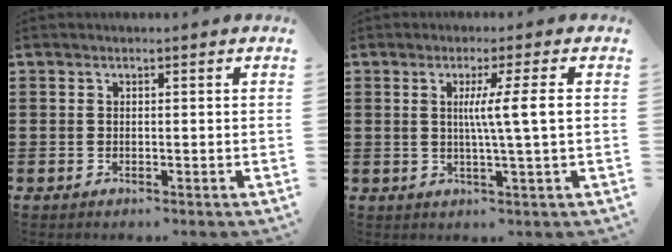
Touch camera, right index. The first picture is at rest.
{"total": 6.2, "force": [0.8, -0.7, 6.1], "torque": [-0.115, -0.008, 0.006]}